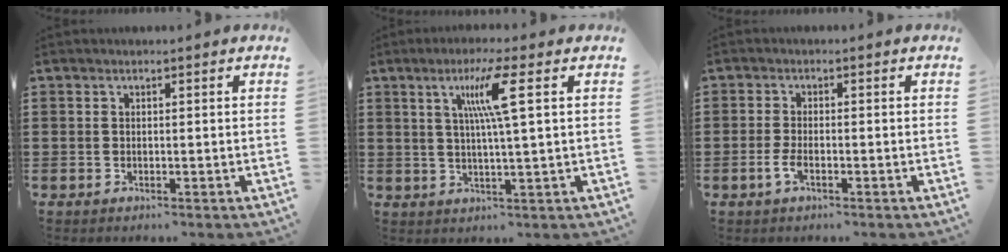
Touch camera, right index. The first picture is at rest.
{"total": 7.4, "force": [2.5, -0.5, 6.9], "torque": [-0.140, -0.001, 0.034]}
{"total": 2.3, "force": [-1.0, 0.7, 2.0], "torque": [-0.050, -0.004, -0.023]}